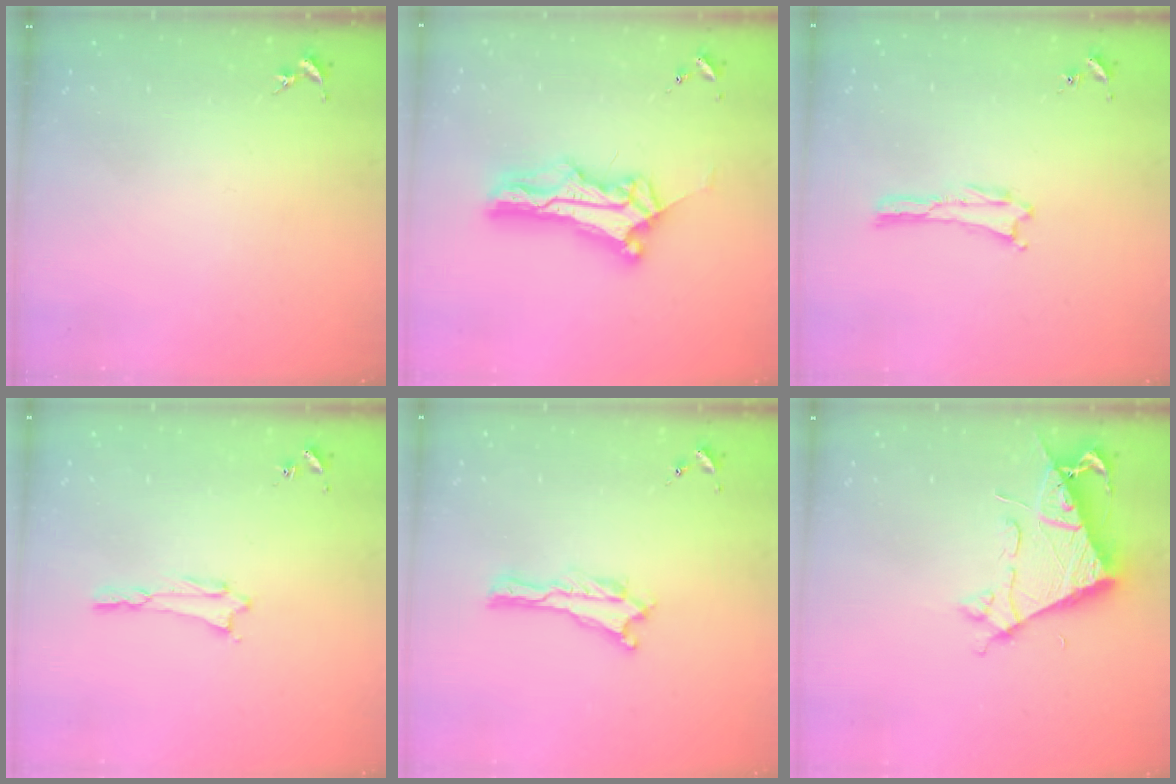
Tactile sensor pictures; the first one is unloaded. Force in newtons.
{"total": 10.1, "press": 10.0, "slide": 0.7}
{"total": 0.0}
{"total": 0.7, "press": 0.7, "slide": 0.1}
{"total": 0.0}
{"total": 6.5, "press": 6.5, "slide": 0.7}